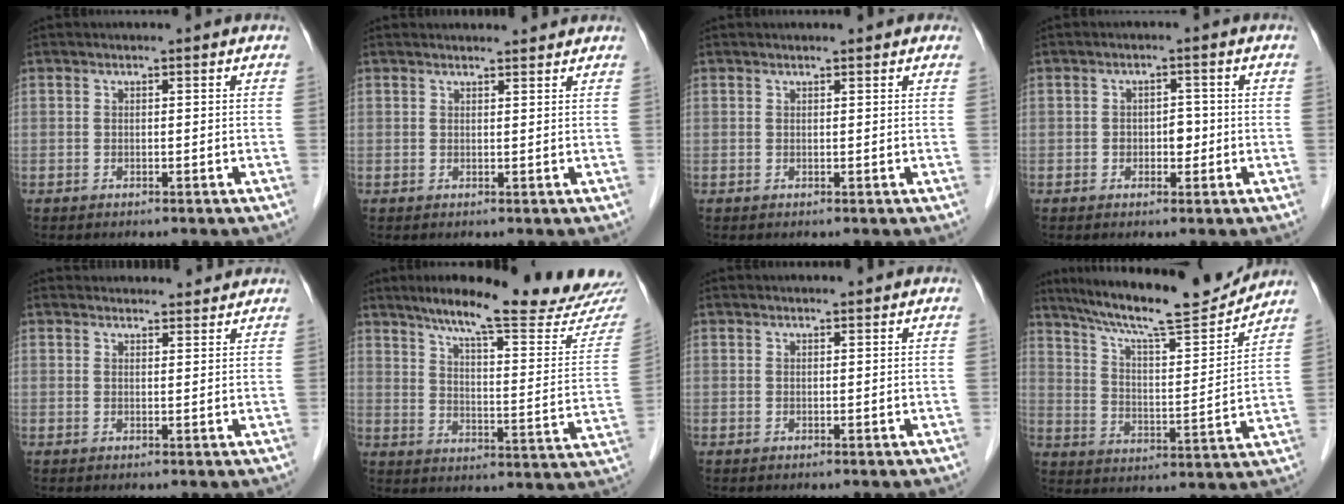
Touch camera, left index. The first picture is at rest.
{"total": 3.9, "force": [3.9, 0.5, 0.6], "torque": [-0.012, 0.014, 0.046]}
{"total": 1.6, "force": [1.4, 0.4, 0.7], "torque": [-0.011, 0.015, 0.017]}
{"total": 2.3, "force": [-0.4, 1.6, 1.7], "torque": [-0.020, 0.005, -0.005]}
{"total": 7.4, "force": [7.1, 1.5, 0.8], "torque": [0.002, 0.021, 0.077]}
{"total": 24.1, "force": [20.9, 1.4, 11.9], "torque": [-0.168, -0.061, 0.273]}
{"total": 2.6, "force": [2.5, 0.2, 0.5], "torque": [-0.010, 0.017, 0.033]}
{"total": 17.8, "force": [16.1, 1.2, 7.4], "torque": [-0.130, -0.003, 0.249]}